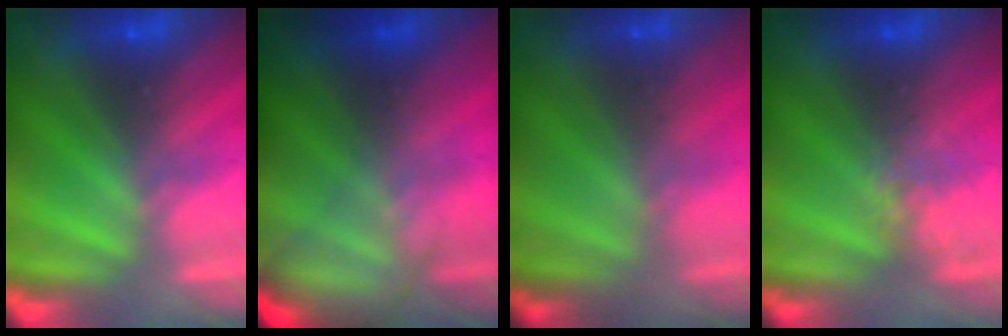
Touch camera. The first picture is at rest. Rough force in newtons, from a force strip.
{"total": 6.9}
{"total": 1.7}
{"total": 2.2}